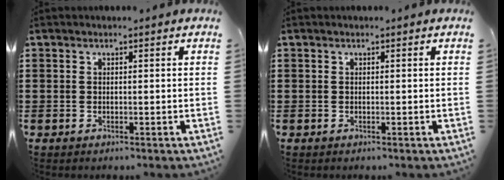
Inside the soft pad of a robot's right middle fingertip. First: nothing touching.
{"total": 0.0}